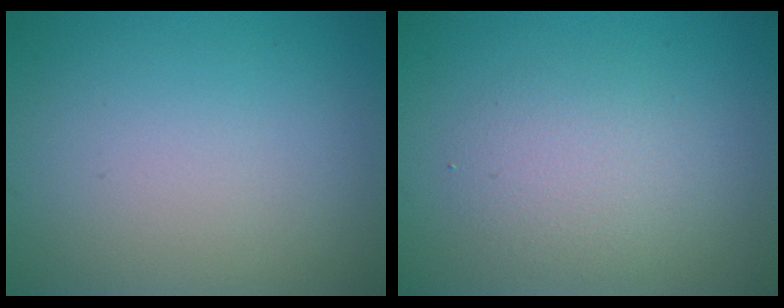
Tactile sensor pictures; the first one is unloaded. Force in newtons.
{"total": 2.7, "press": 2.7, "slide": 0.2}